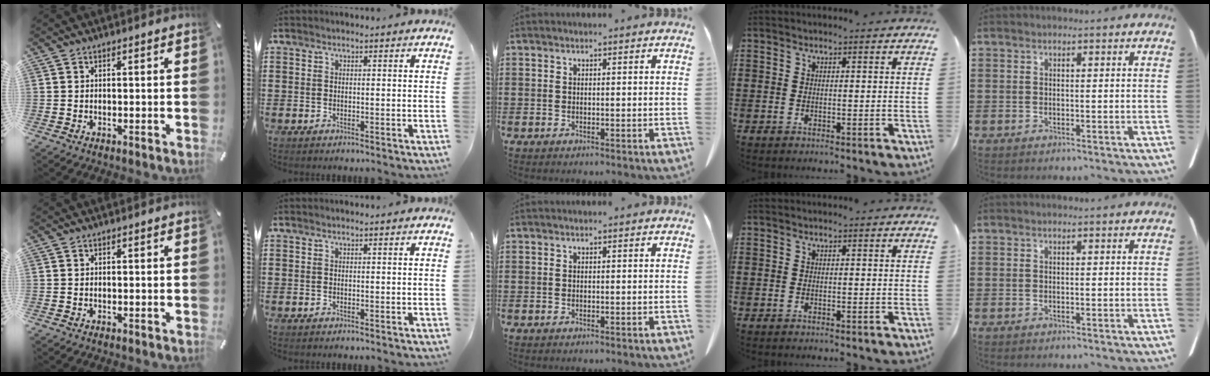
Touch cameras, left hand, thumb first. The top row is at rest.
{}